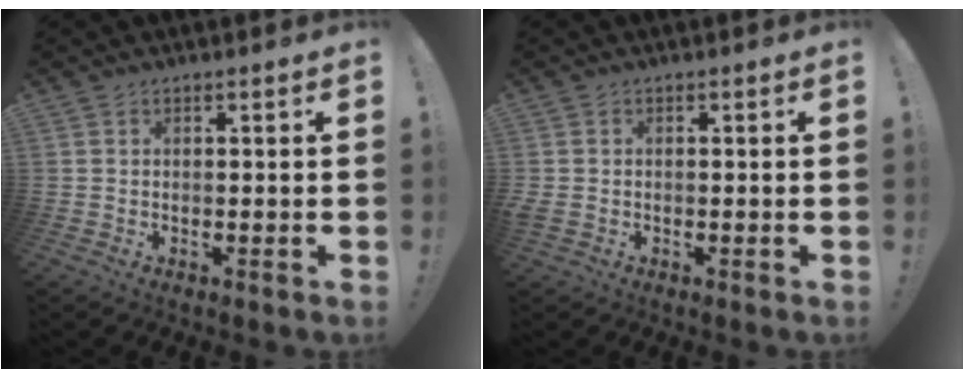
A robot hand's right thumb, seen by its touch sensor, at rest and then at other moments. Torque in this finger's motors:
{"motor_torque": [-0.23, 1.44, 1.64, 0.10, 0.76]}